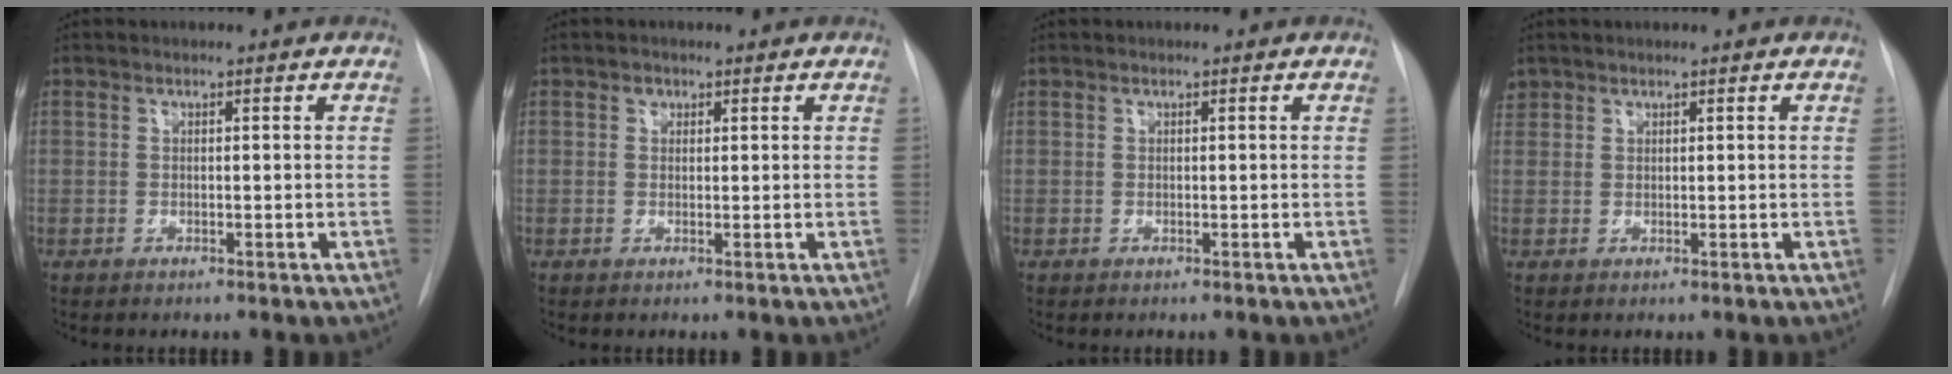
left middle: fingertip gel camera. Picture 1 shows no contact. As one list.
[{"total": 1.0, "force": [0.5, 0.8, 0.2], "torque": [0.002, 0.001, 0.005]}, {"total": 0.0}, {"total": 1.7, "force": [1.2, 1.2, 0.0], "torque": [0.003, 0.013, 0.023]}]